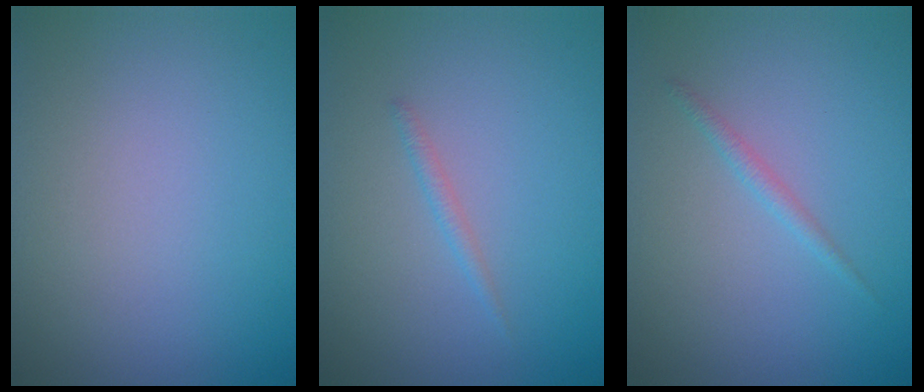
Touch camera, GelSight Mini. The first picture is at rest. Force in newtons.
{"total": 0.8, "press": 0.8, "slide": 0.0}
{"total": 1.0, "press": 1.0, "slide": 0.1}